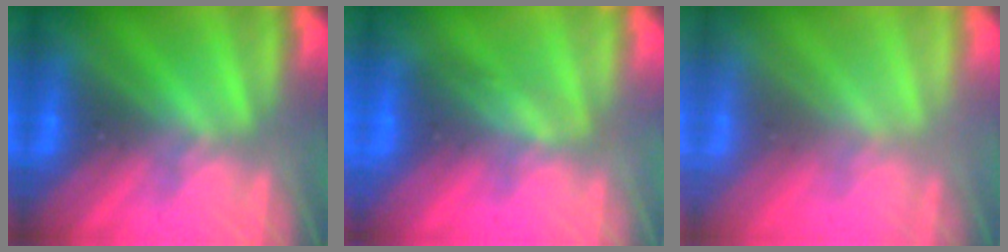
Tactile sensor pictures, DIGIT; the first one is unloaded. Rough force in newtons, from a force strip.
{"total": 1.7}
{"total": 2.8}